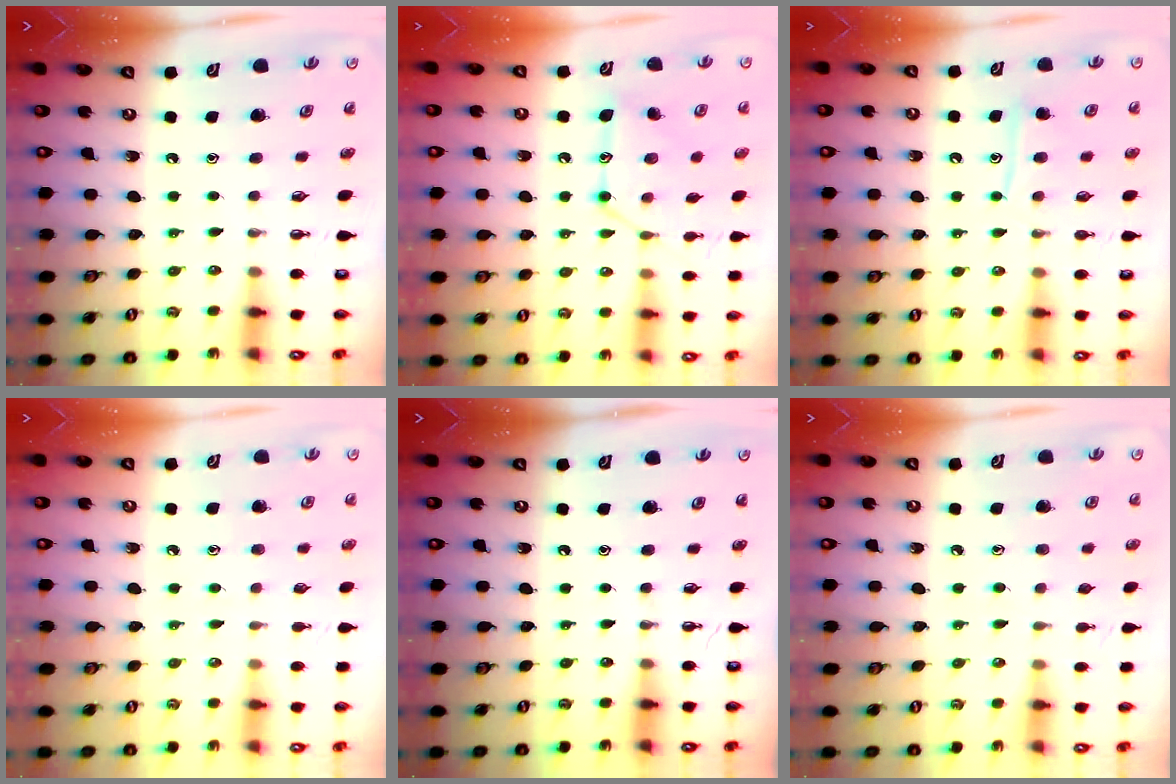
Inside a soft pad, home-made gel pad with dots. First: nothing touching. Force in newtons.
{"total": 14.2, "press": 14.2, "slide": 0.7}
{"total": 9.9, "press": 9.9, "slide": 0.8}
{"total": 6.1, "press": 6.1, "slide": 0.7}
{"total": 0.0}
{"total": 6.5, "press": 6.4, "slide": 0.7}